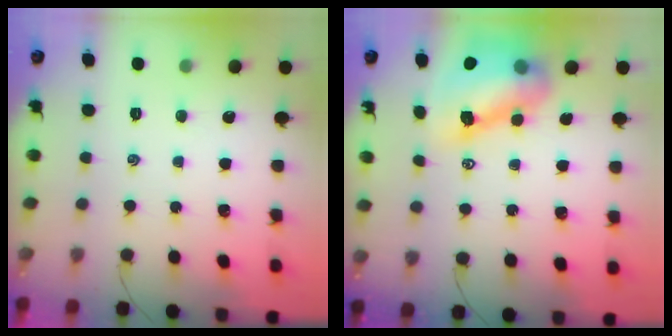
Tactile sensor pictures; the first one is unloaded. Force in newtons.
{"total": 13.3, "press": 12.7, "slide": 4.1}